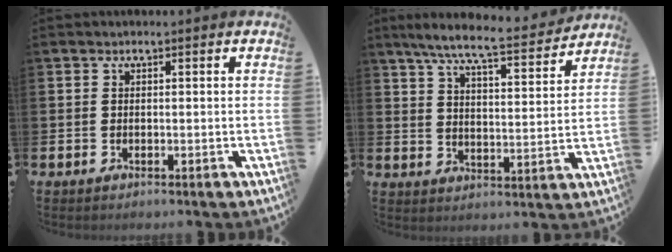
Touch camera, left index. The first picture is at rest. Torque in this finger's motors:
{"motor_torque": [0.98, -1.17, 0.64, 0.21]}